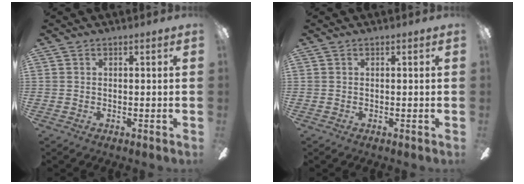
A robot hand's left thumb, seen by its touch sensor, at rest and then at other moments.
{"total": 0.0}